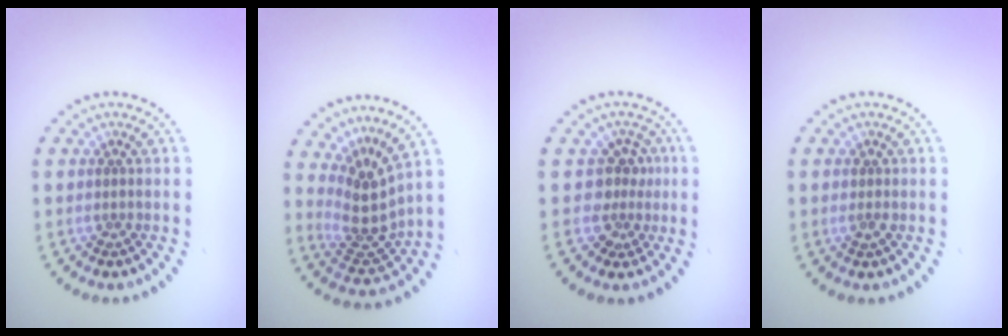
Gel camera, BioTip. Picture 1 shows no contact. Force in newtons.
{"total": 3.7, "press": 2.8, "slide": 2.4}
{"total": 2.7, "press": 2.0, "slide": 1.8}
{"total": 0.8, "press": 0.8, "slide": 0.1}